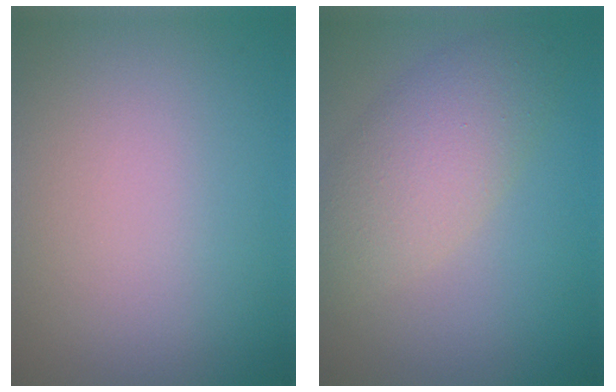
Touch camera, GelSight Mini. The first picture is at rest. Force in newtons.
{"total": 5.0, "press": 5.0, "slide": 0.3}